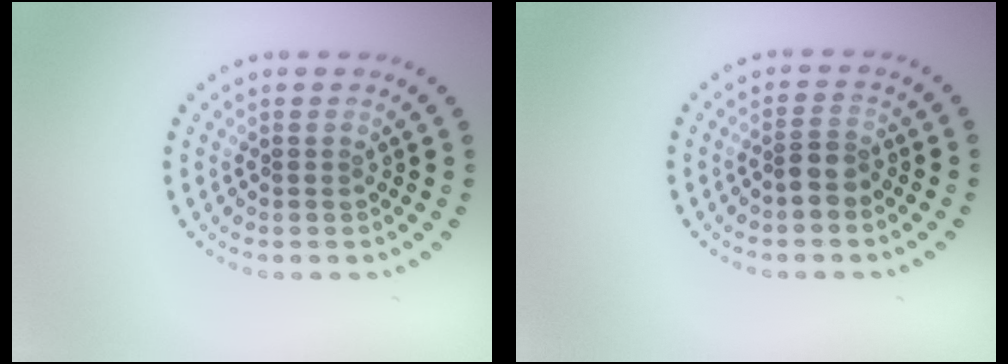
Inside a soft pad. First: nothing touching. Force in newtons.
{"total": 2.0, "press": 1.7, "slide": 1.2}